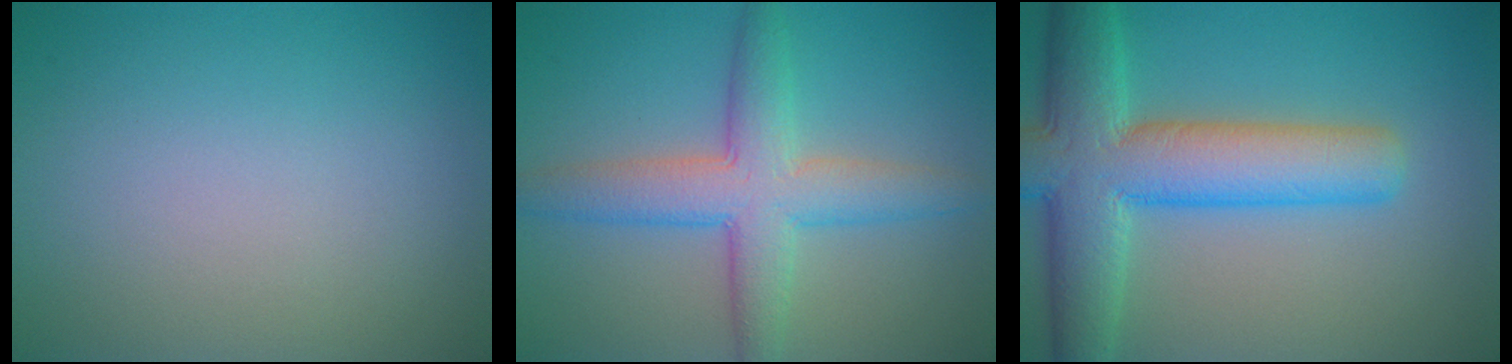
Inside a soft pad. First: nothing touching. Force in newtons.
{"total": 5.8, "press": 5.8, "slide": 0.2}
{"total": 9.6, "press": 9.6, "slide": 0.5}